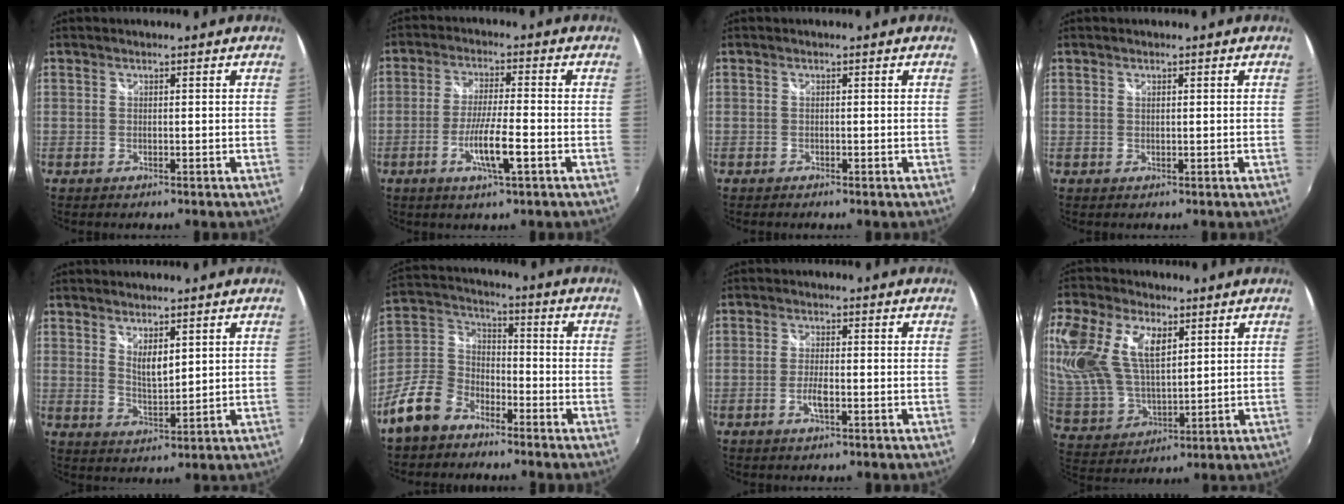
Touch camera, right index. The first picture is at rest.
{"total": 7.8, "force": [-3.0, 0.5, 7.1], "torque": [-0.135, -0.010, -0.056]}
{"total": 0.0}
{"total": 0.5, "force": [0.3, 0.2, 0.4], "torque": [-0.008, 0.001, 0.004]}
{"total": 4.4, "force": [2.3, 1.7, 3.4], "torque": [-0.054, -0.009, 0.040]}
{"total": 12.7, "force": [-8.4, 7.8, 5.5], "torque": [-0.140, 0.031, -0.162]}
{"total": 3.1, "force": [-1.2, 0.8, 2.8], "torque": [-0.059, -0.002, -0.025]}
{"total": 19.8, "force": [7.3, 11.2, 14.6], "torque": [-0.329, 0.027, 0.153]}